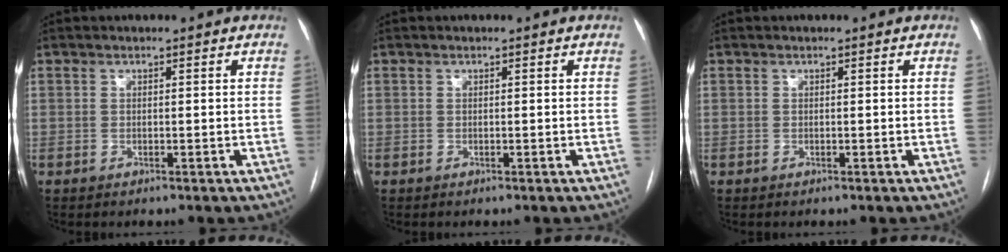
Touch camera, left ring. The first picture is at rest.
{"total": 0.0}
{"total": 0.0}